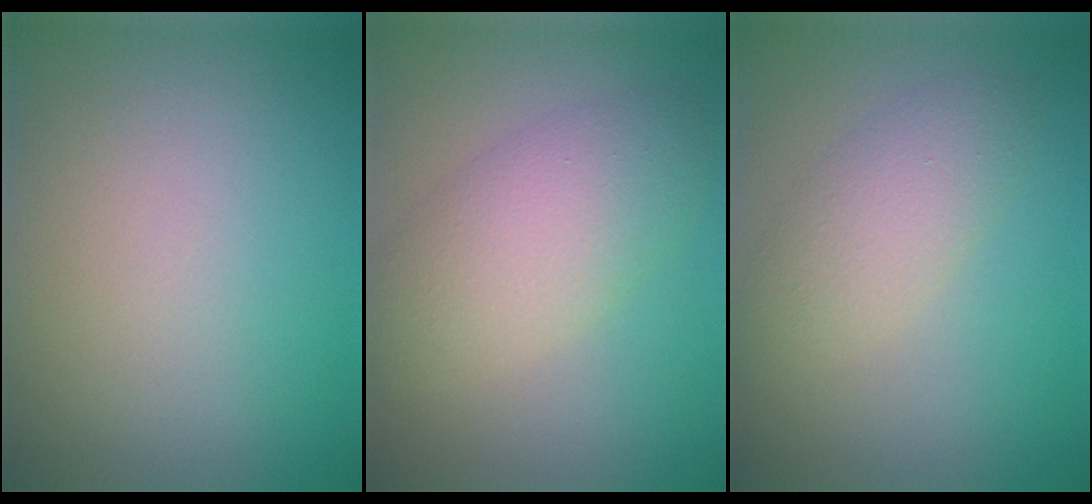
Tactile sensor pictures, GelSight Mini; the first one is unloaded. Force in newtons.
{"total": 5.2, "press": 5.2, "slide": 0.4}
{"total": 3.2, "press": 3.2, "slide": 0.3}